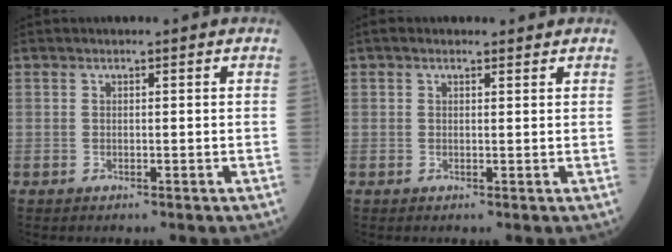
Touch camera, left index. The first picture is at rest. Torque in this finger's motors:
{"motor_torque": [0.40, -0.45, 0.08, -0.01]}